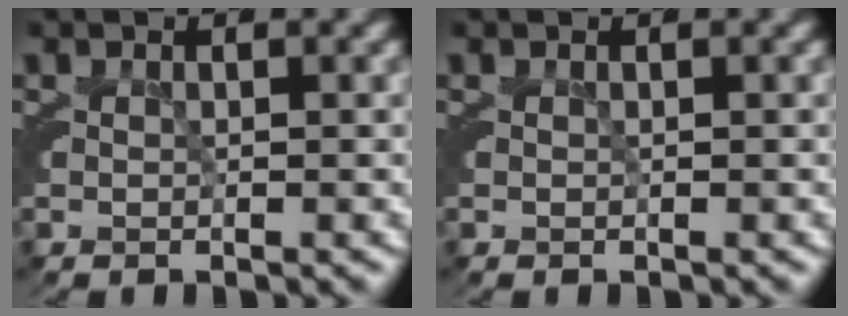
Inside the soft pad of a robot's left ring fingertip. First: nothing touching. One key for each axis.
{"total": 0.0}